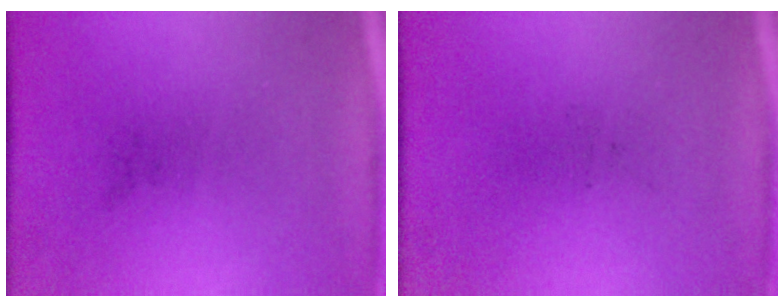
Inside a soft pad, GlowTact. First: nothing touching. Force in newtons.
{"total": 0.0}